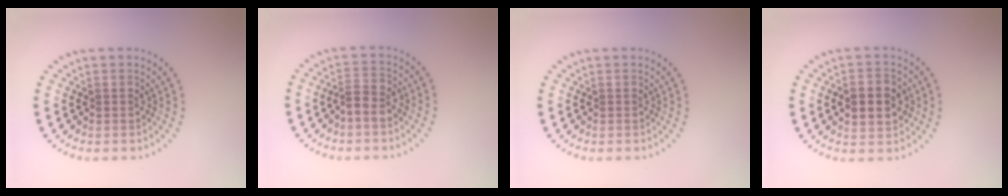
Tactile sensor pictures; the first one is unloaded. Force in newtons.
{"total": 2.0, "press": 1.9, "slide": 0.7}
{"total": 0.0}
{"total": 4.7, "press": 4.7, "slide": 0.2}